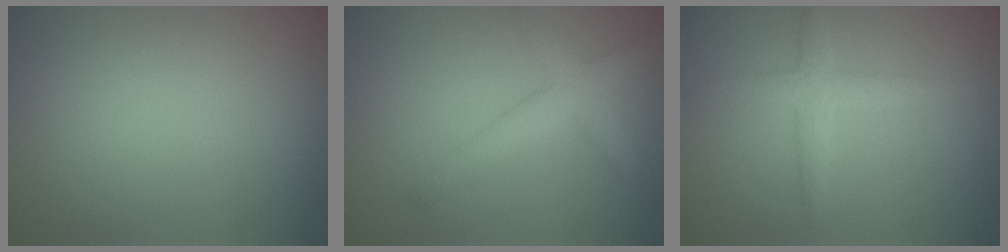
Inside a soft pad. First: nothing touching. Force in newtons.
{"total": 3.1, "press": 3.1, "slide": 0.1}
{"total": 2.5, "press": 2.5, "slide": 0.1}